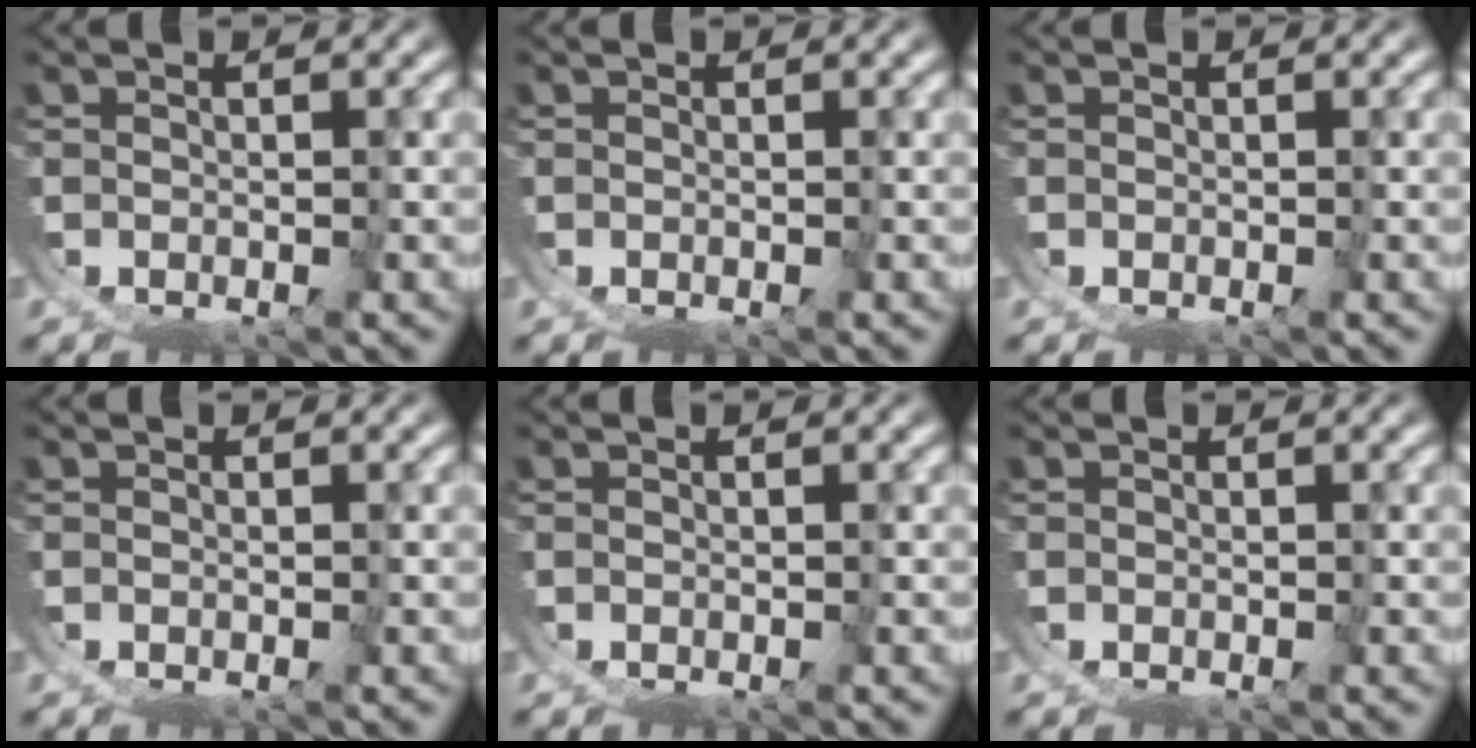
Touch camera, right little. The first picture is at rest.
{"total": 0.0}
{"total": 0.0}
{"total": 0.0}
{"total": 0.0}
{"total": 0.0}